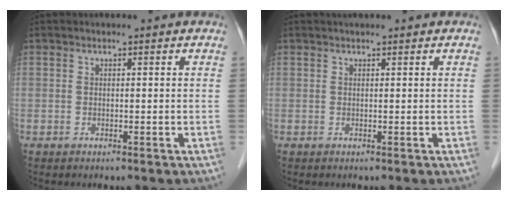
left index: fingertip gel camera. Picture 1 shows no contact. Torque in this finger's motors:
{"motor_torque": [0.85, -0.88, 0.17, 0.02]}